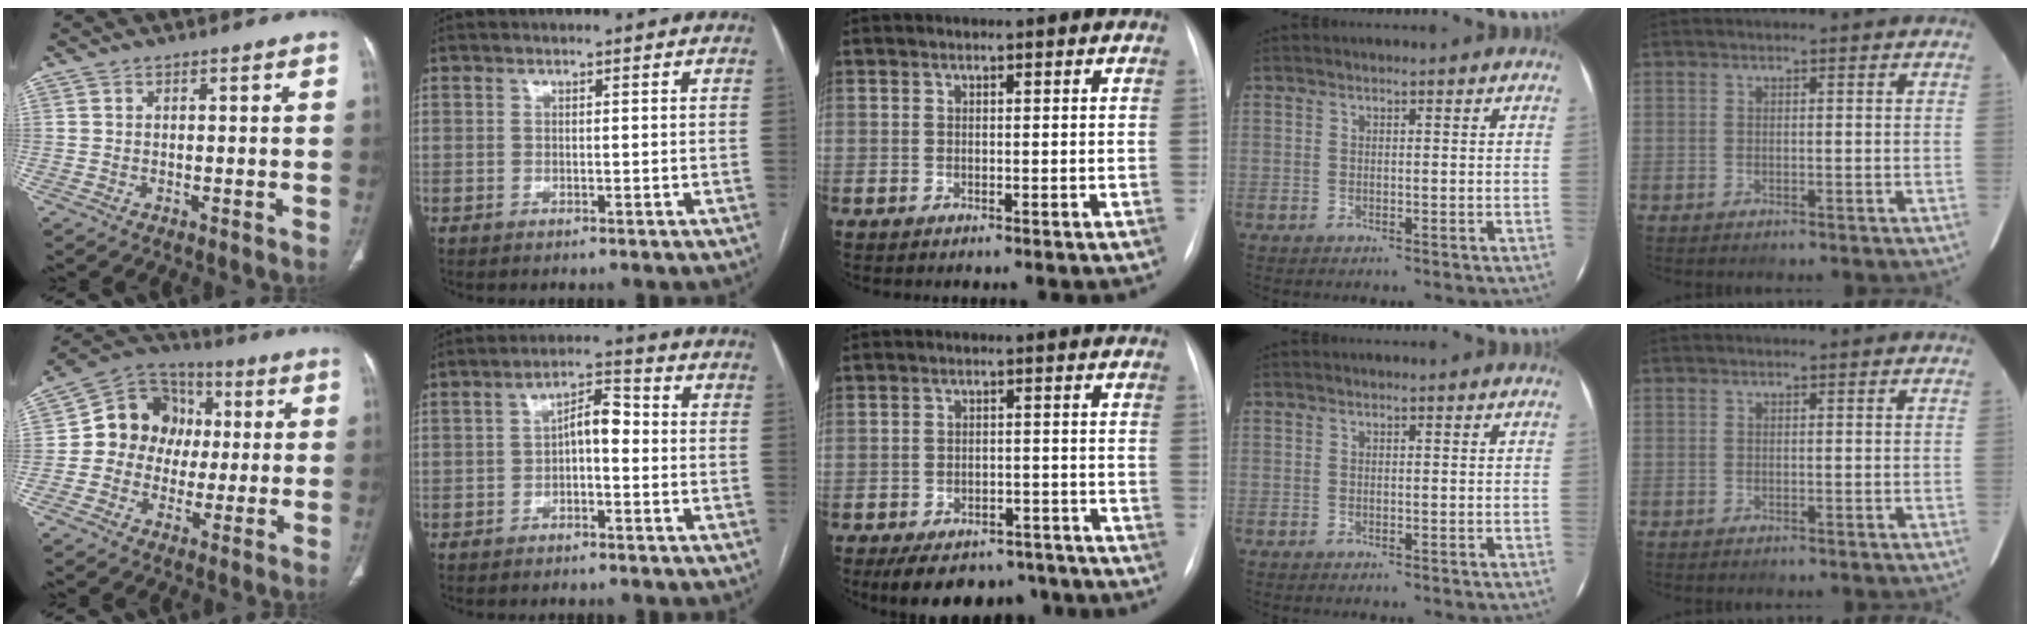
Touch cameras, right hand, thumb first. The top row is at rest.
{"thumb": {"total": 13.7, "force": [0.5, 12.1, 6.4], "torque": [-0.061, 0.026, -0.004]}, "index": {"total": 5.0, "force": [-0.5, 2.0, 4.6], "torque": [-0.075, 0.026, -0.011]}, "middle": {"total": 11.7, "force": [-9.4, 5.8, 4.0], "torque": [-0.051, 0.010, -0.122]}}